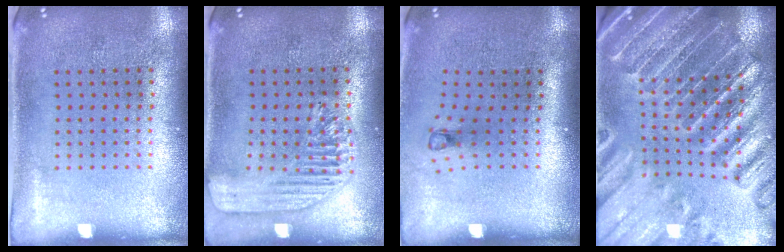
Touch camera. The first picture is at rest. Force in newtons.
{"total": 1.7, "press": 1.5, "slide": 0.7}
{"total": 0.8, "press": 0.4, "slide": 0.7}
{"total": 3.2, "press": 3.1, "slide": 0.5}